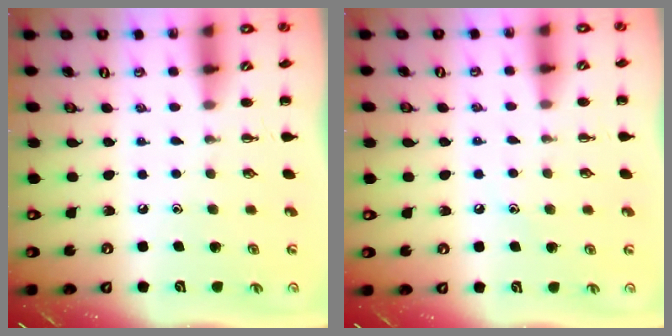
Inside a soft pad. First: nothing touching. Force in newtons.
{"total": 6.2, "press": 5.9, "slide": 1.8}